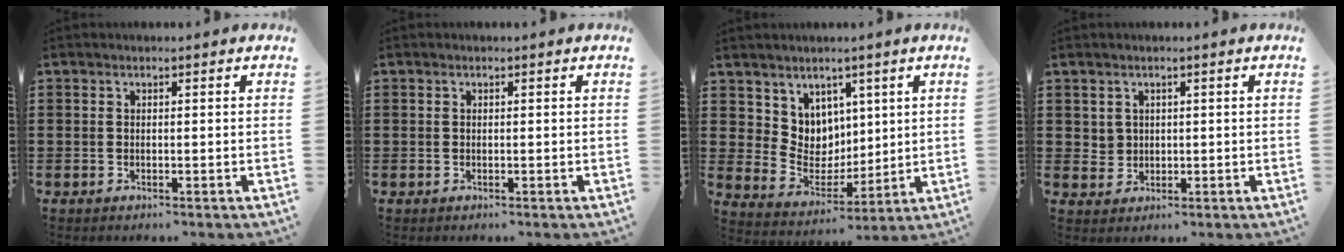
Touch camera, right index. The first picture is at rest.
{"total": 0.0}
{"total": 7.0, "force": [4.2, 5.6, -0.1], "torque": [-0.034, -0.034, 0.081]}
{"total": 2.1, "force": [1.0, 1.8, 0.2], "torque": [-0.013, 0.010, 0.019]}